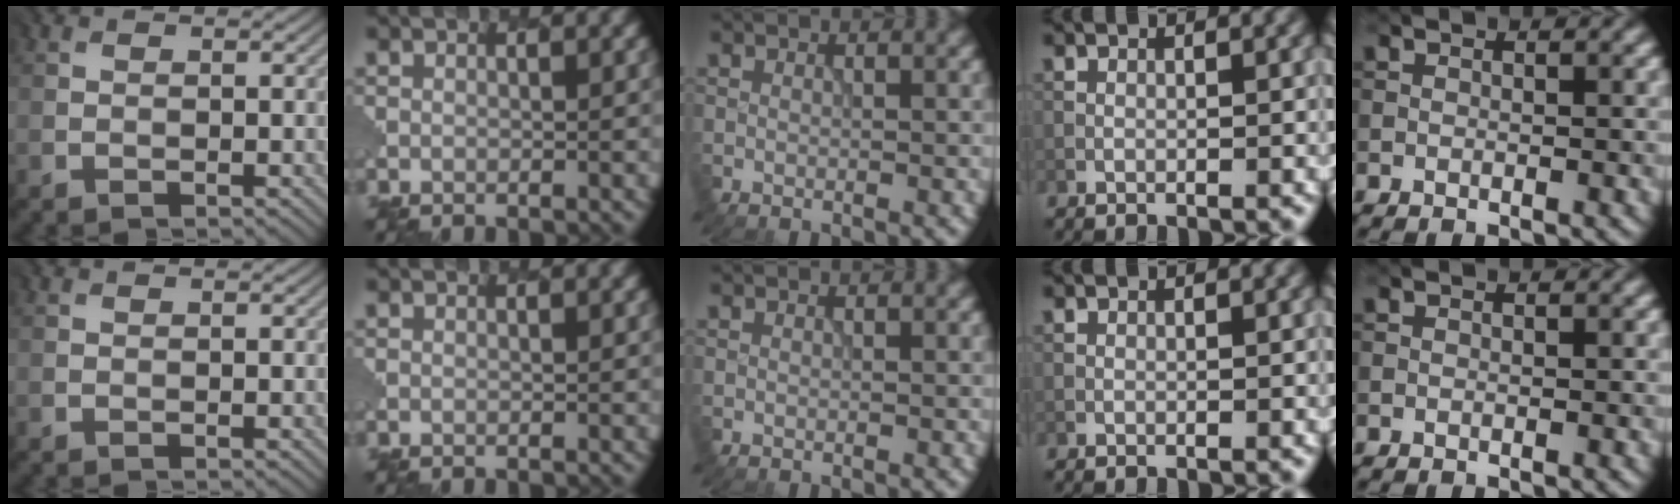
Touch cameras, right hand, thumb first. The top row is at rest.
{}